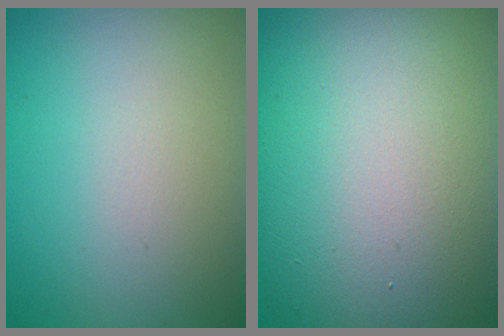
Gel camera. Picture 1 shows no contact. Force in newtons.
{"total": 16.9, "press": 16.9, "slide": 1.0}